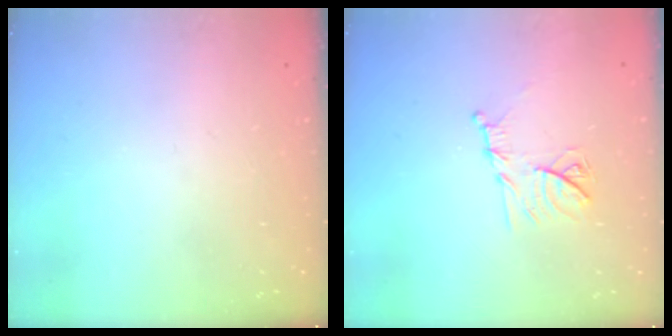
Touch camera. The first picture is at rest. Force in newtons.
{"total": 11.2, "press": 11.2, "slide": 0.5}